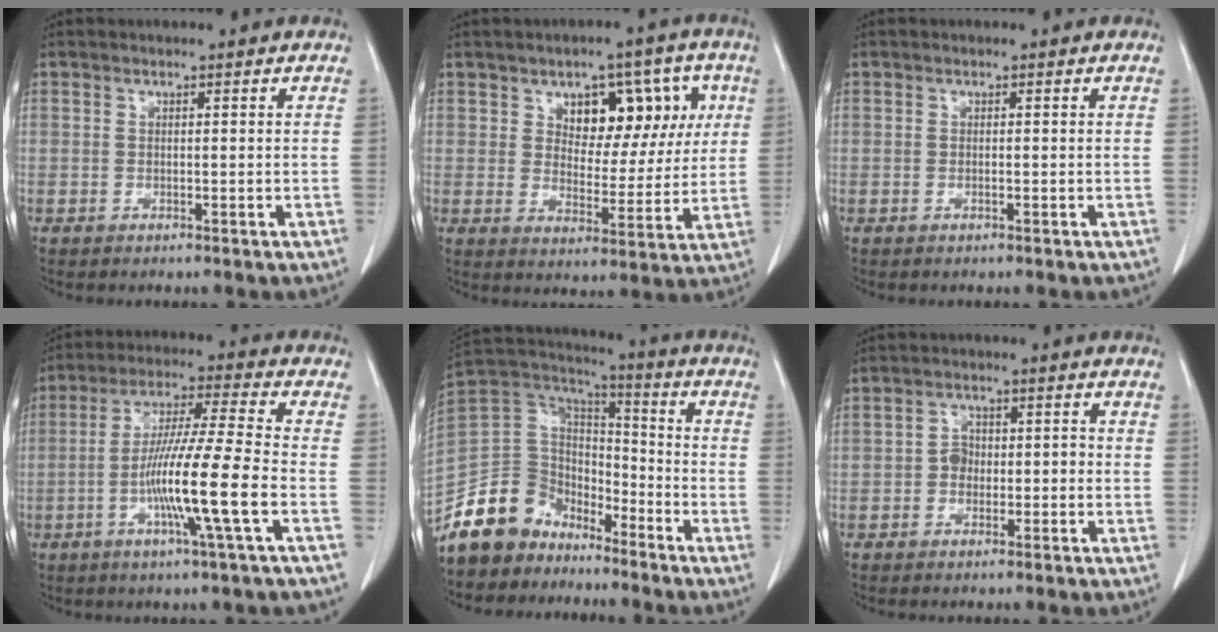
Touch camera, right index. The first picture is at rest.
{"total": 15.2, "force": [5.3, 9.3, 10.8], "torque": [-0.165, 0.033, 0.088]}
{"total": 0.6, "force": [-0.2, 0.2, 0.5], "torque": [-0.016, 0.001, -0.001]}
{"total": 13.7, "force": [-4.1, -0.9, 13.0], "torque": [-0.243, -0.008, -0.080]}
{"total": 15.0, "force": [-11.8, 8.4, 3.6], "torque": [-0.079, 0.053, -0.223]}
{"total": 3.7, "force": [-1.0, 2.7, 2.3], "torque": [-0.042, 0.024, -0.018]}